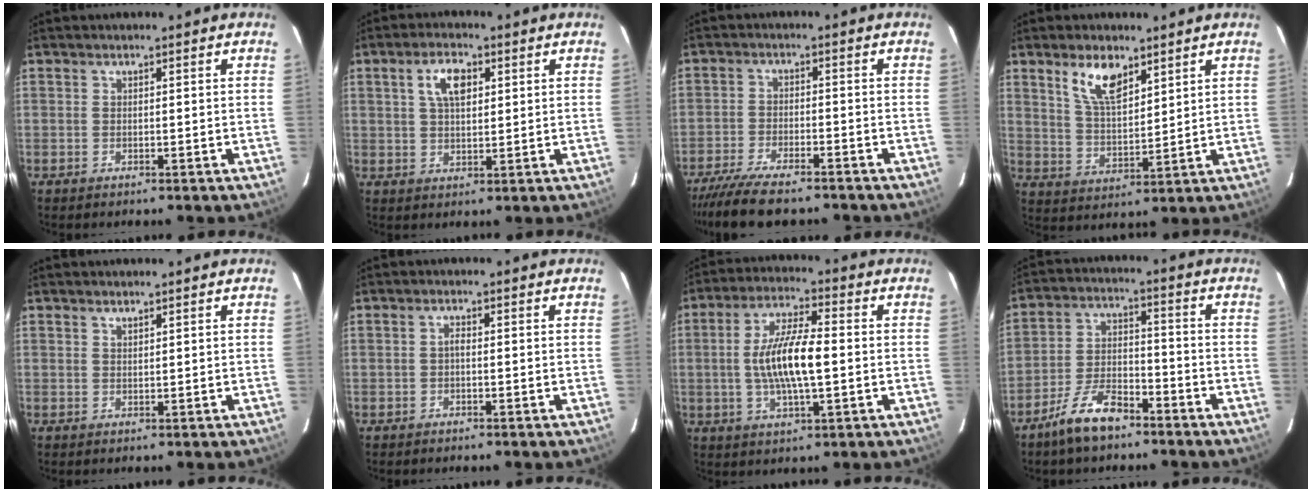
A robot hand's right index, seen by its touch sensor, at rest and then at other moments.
{"total": 6.1, "force": [2.5, 2.6, 4.9], "torque": [-0.090, 0.010, 0.046]}
{"total": 11.6, "force": [-9.9, 2.5, 5.4], "torque": [-0.127, -0.029, -0.169]}
{"total": 8.5, "force": [5.3, 3.6, 5.6], "torque": [-0.102, 0.005, 0.107]}
{"total": 0.8, "force": [0.8, 0.2, 0.2], "torque": [-0.005, 0.001, 0.015]}
{"total": 0.9, "force": [-0.3, 0.4, 0.8], "torque": [-0.014, 0.006, -0.007]}
{"total": 11.4, "force": [-0.6, 3.0, 10.9], "torque": [-0.213, 0.004, -0.010]}
{"total": 9.6, "force": [-7.1, 3.4, 5.4], "torque": [-0.119, 0.004, -0.130]}